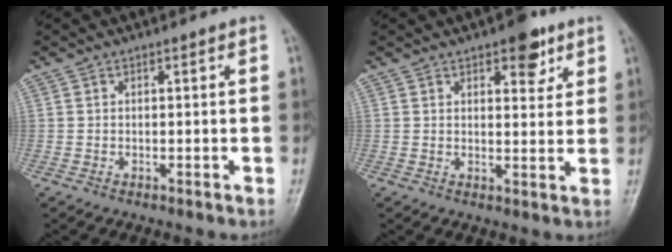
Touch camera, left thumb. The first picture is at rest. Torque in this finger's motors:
{"motor_torque": [1.00, 0.46, 0.82, -0.46, -0.01]}